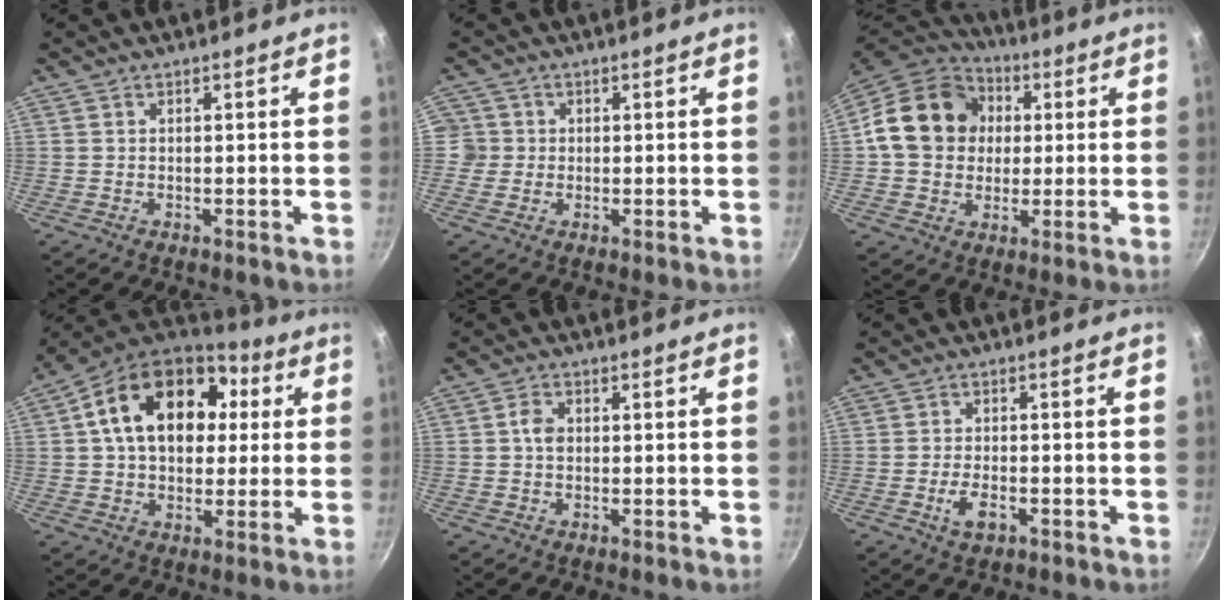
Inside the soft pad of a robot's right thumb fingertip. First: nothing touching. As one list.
[{"total": 3.5, "force": [-0.1, 3.4, 0.5], "torque": [0.017, 0.010, -0.008]}, {"total": 17.8, "force": [2.6, 14.9, 9.4], "torque": [-0.143, 0.027, 0.032]}, {"total": 21.3, "force": [4.9, 14.8, 14.5], "torque": [-0.223, 0.025, 0.068]}, {"total": 2.8, "force": [0.2, 2.1, 1.9], "torque": [-0.029, 0.007, 0.000]}, {"total": 4.4, "force": [-1.7, 2.2, 3.4], "torque": [-0.062, 0.008, -0.031]}]